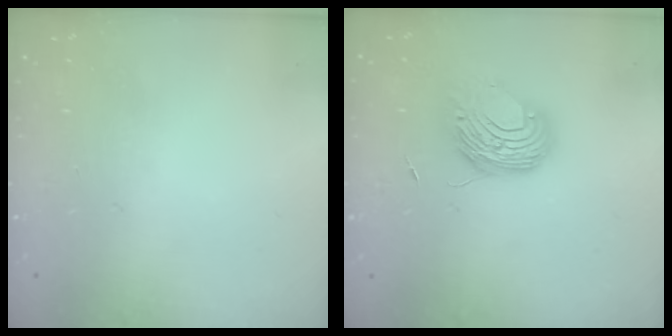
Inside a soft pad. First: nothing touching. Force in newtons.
{"total": 9.1, "press": 9.1, "slide": 0.4}